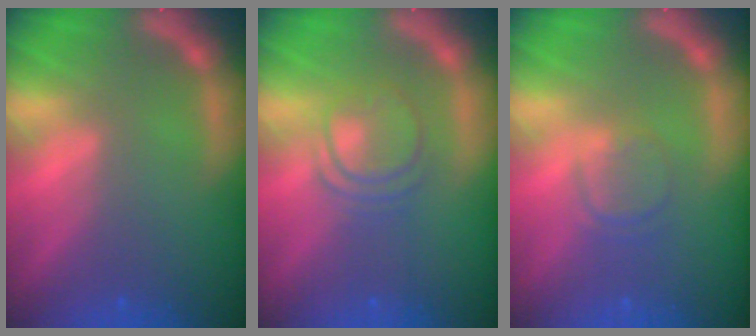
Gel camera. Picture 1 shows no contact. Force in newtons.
{"total": 4.0}
{"total": 2.4}